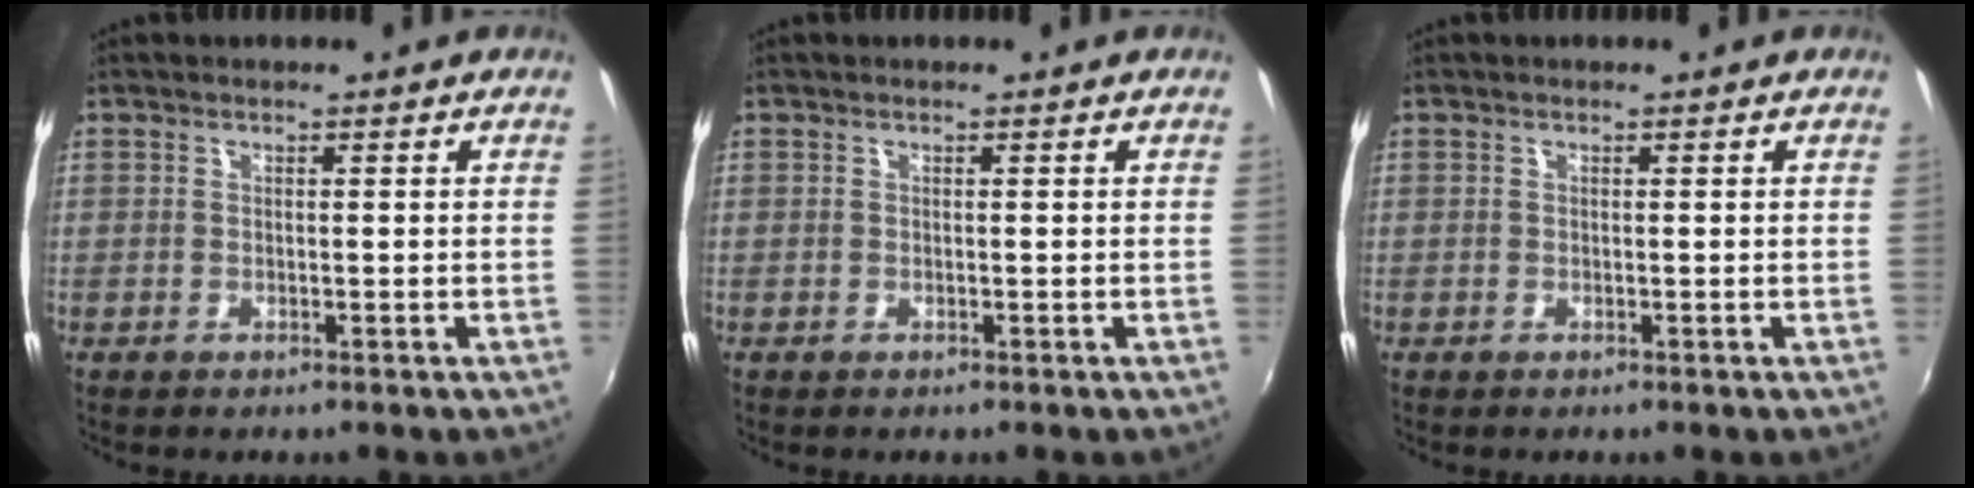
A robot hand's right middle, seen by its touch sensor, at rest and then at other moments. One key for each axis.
{"total": 0.0}
{"total": 0.0}